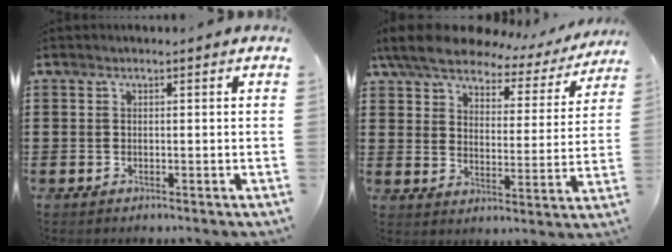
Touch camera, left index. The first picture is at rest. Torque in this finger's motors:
{"motor_torque": [2.14, 0.00, 0.76, 0.21]}